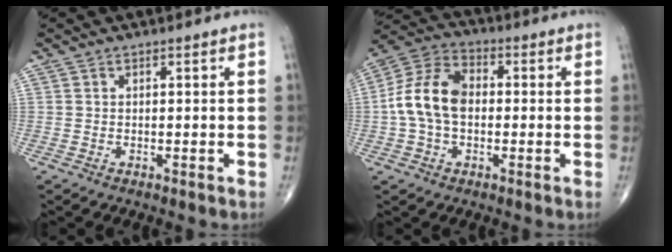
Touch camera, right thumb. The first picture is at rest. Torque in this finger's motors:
{"motor_torque": [1.76, 1.74, 0.58, -0.49, 0.10]}